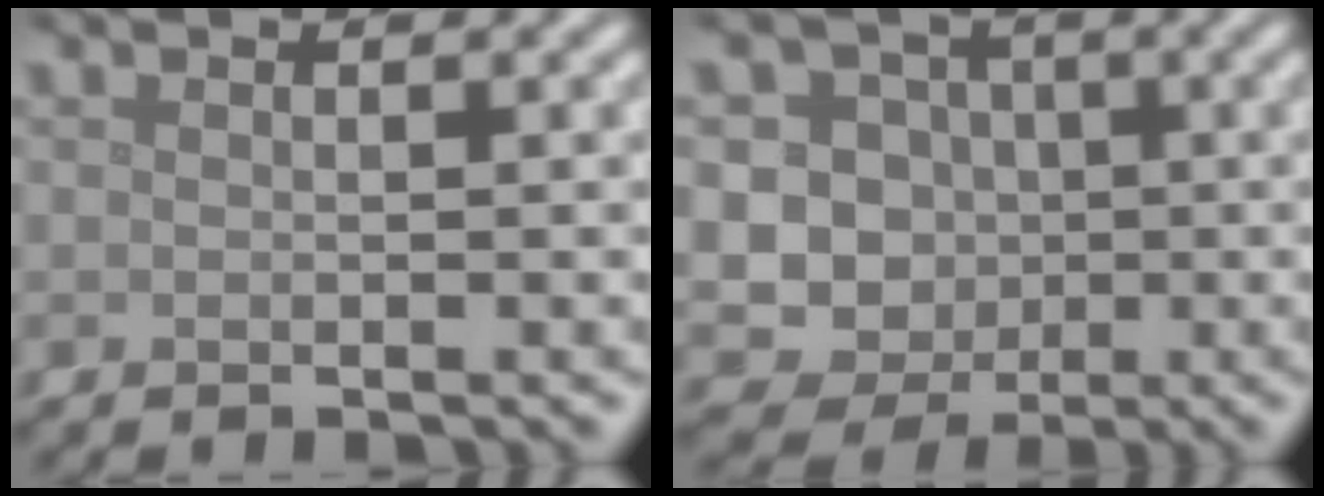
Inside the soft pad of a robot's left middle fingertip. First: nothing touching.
{"total": 9.4, "force": [-0.4, 9.0, 2.8], "torque": [-0.052, 0.024, -0.039]}